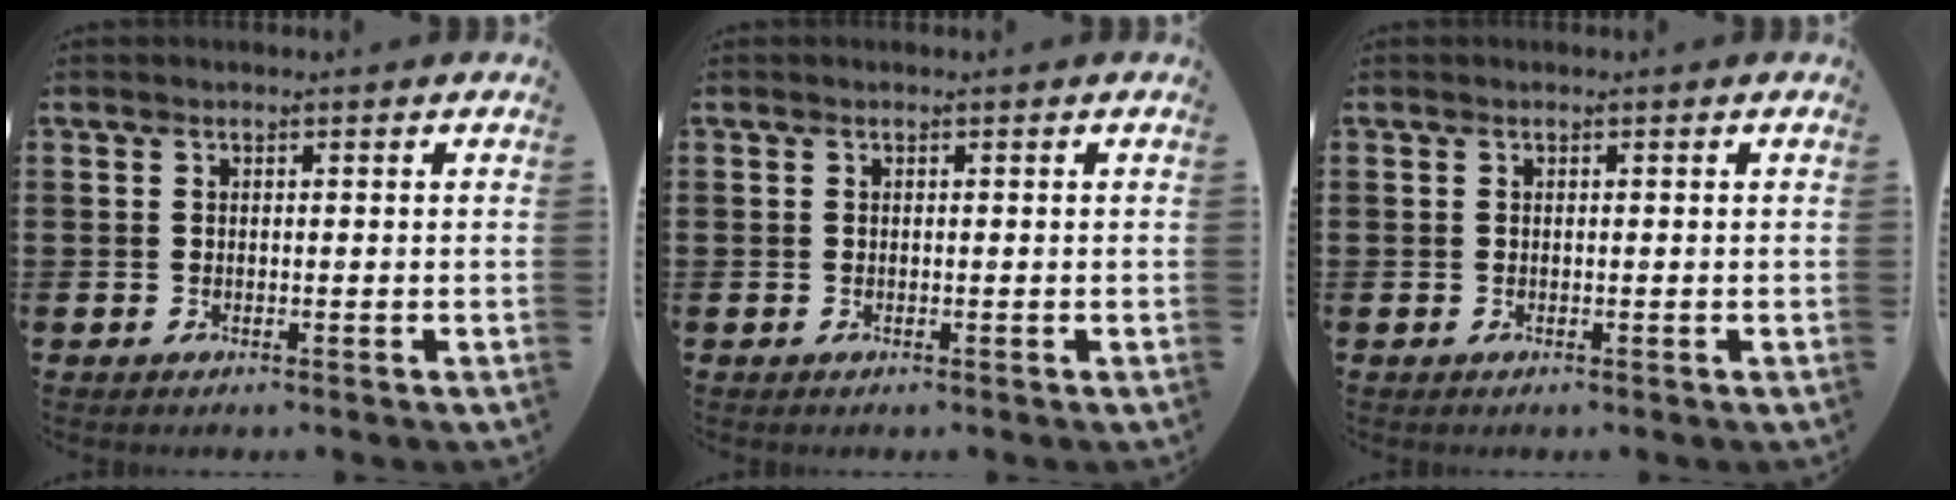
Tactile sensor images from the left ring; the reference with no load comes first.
{"total": 0.0}
{"total": 0.0}